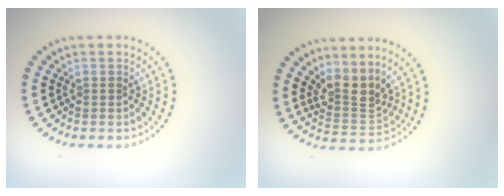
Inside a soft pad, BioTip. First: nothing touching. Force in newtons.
{"total": 3.2, "press": 2.2, "slide": 2.3}